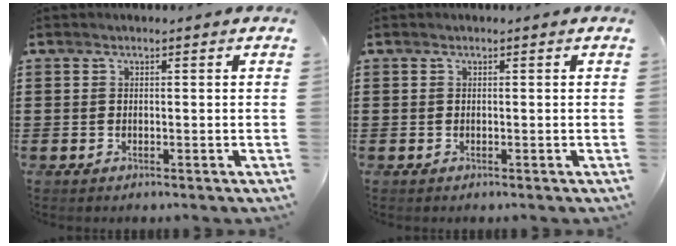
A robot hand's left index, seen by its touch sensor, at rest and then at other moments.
{"total": 0.0}